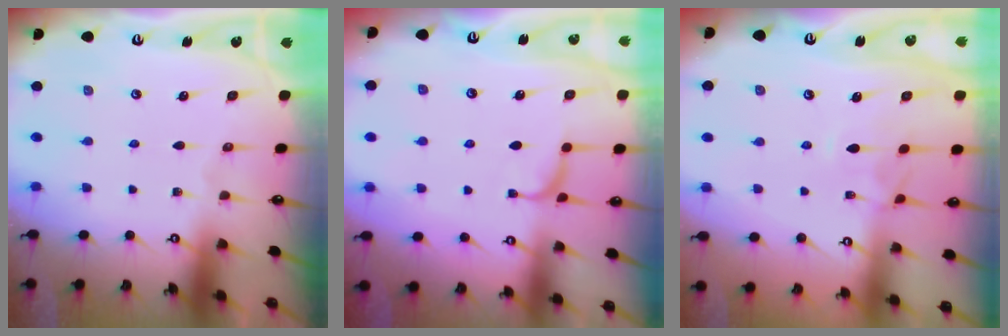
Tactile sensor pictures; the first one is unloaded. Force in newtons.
{"total": 2.2, "press": 2.2, "slide": 0.4}
{"total": 2.1, "press": 2.0, "slide": 0.7}